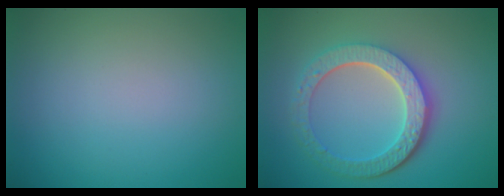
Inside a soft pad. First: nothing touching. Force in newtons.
{"total": 6.0, "press": 4.5, "slide": 4.0}